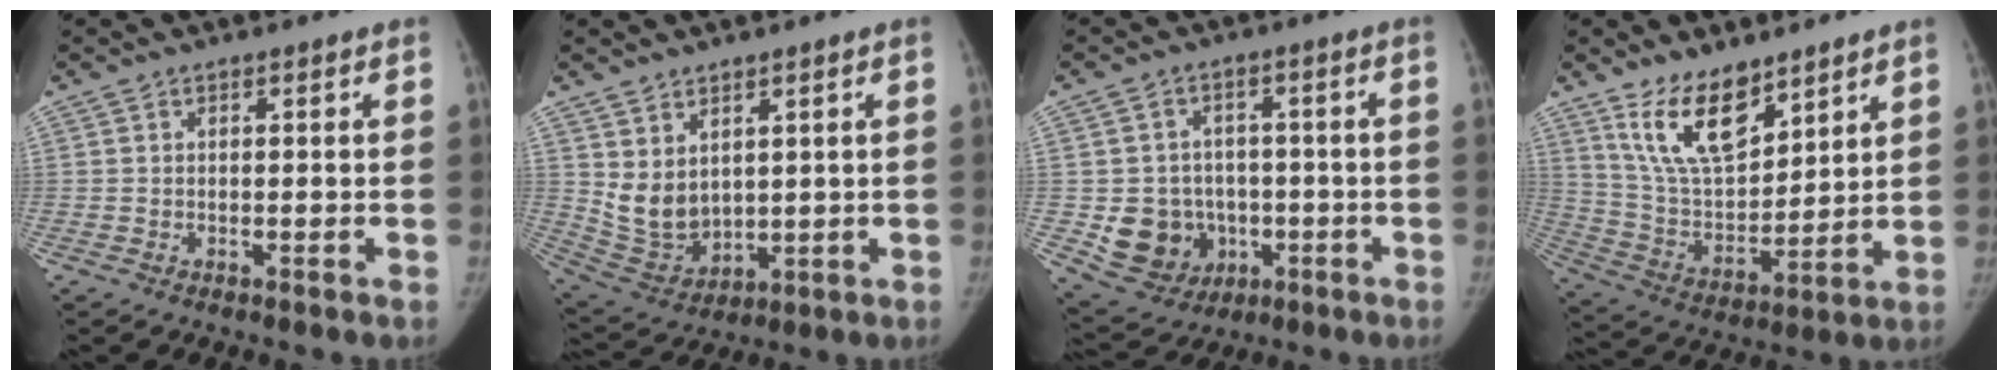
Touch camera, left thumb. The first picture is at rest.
{"total": 7.6, "force": [2.7, 5.3, 4.7], "torque": [-0.066, -0.026, 0.075]}
{"total": 11.2, "force": [-2.2, 10.1, 4.4], "torque": [-0.045, 0.010, -0.019]}
{"total": 14.2, "force": [9.5, 6.6, 8.3], "torque": [-0.115, -0.063, 0.192]}